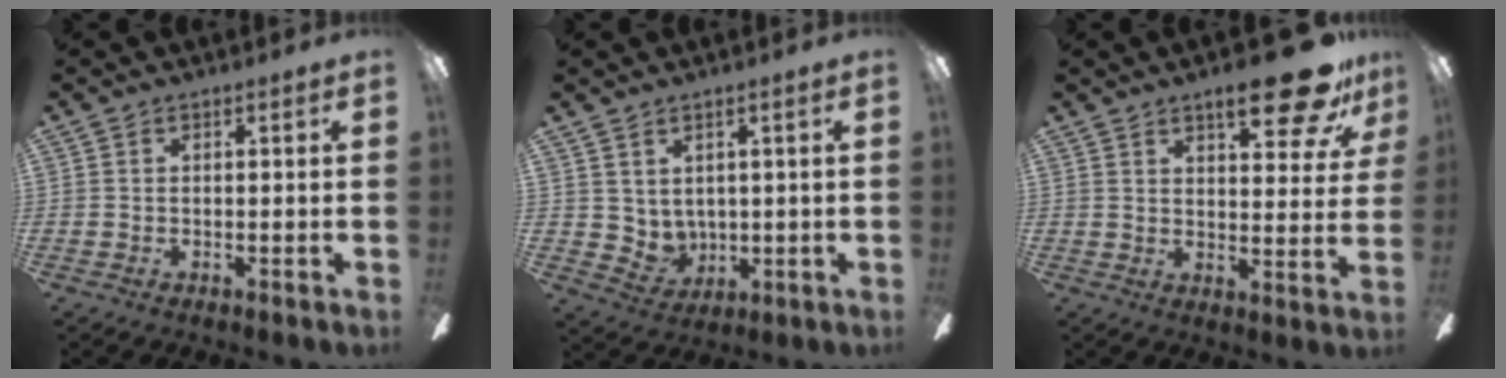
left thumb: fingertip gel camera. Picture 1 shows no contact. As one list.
[{"total": 4.7, "force": [3.4, 3.3, 0.4], "torque": [-0.017, -0.024, 0.068]}, {"total": 15.0, "force": [9.9, 3.8, 10.6], "torque": [-0.143, -0.054, 0.154]}]